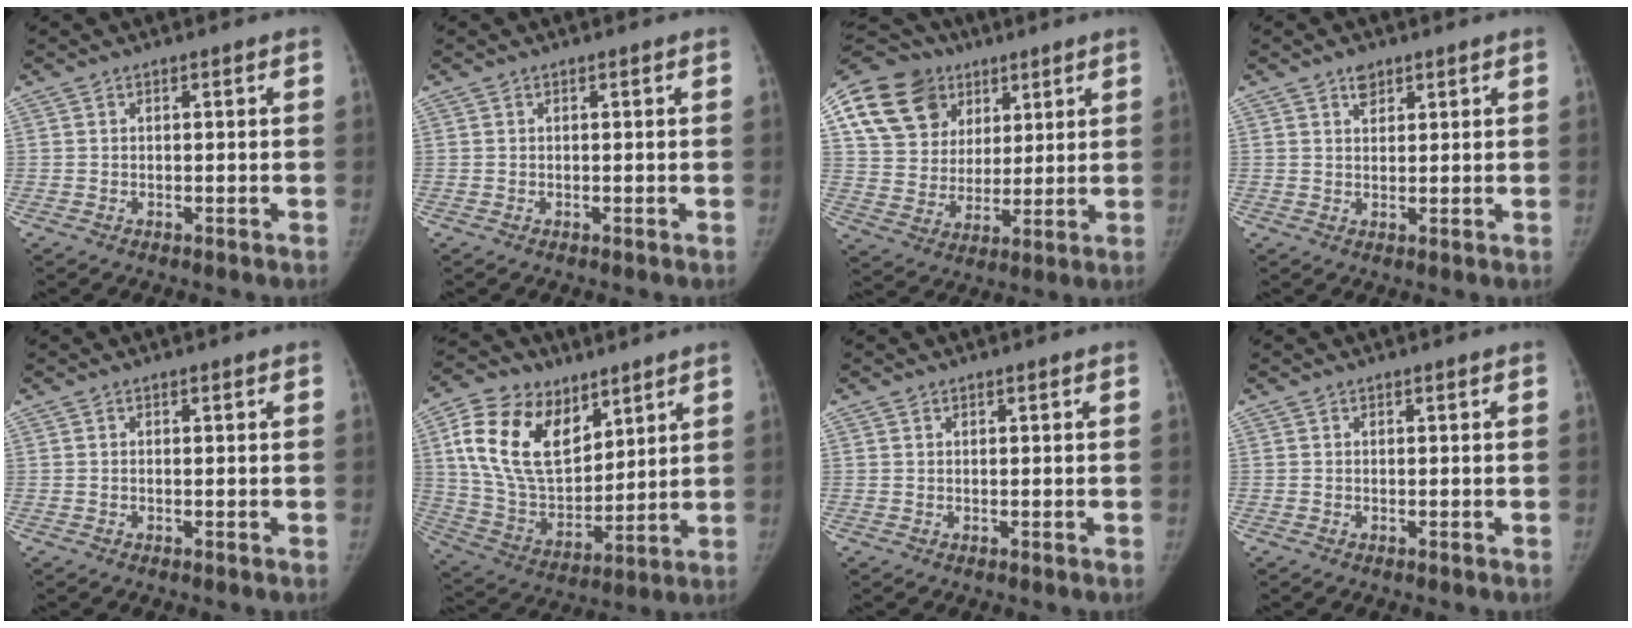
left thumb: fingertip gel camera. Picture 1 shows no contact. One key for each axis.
{"total": 0.0}
{"total": 19.3, "fx": 8.9, "fy": 15.4, "fz": 7.6, "tx": -0.116, "ty": 0.010, "tz": 0.166}
{"total": 2.4, "fx": 1.7, "fy": 1.5, "fz": 1.0, "tx": -0.001, "ty": -0.010, "tz": 0.025}
{"total": 0.0}
{"total": 20.1, "fx": 9.2, "fy": 12.4, "fz": 12.9, "tx": -0.217, "ty": -0.034, "tz": 0.179}
{"total": 0.0}
{"total": 0.0}